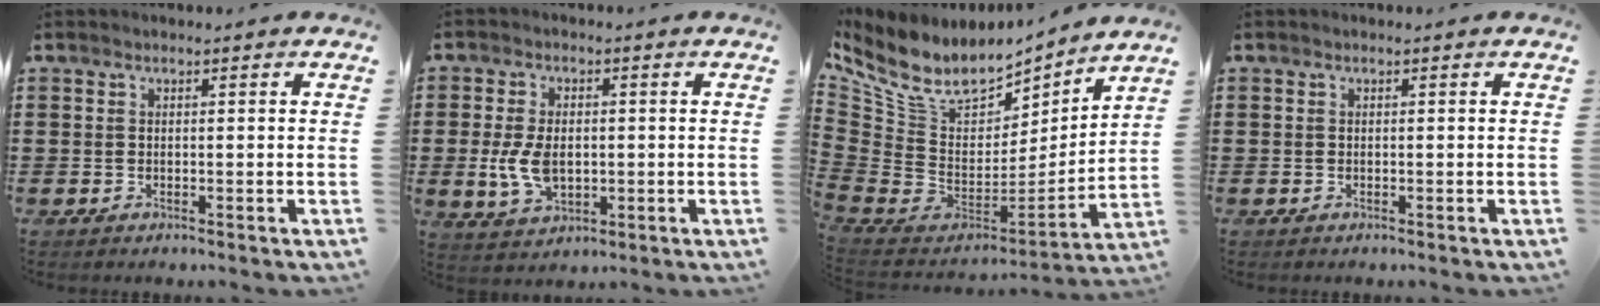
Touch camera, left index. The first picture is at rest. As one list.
[{"total": 6.8, "force": [-0.3, 4.4, 5.3], "torque": [-0.126, 0.002, -0.009]}, {"total": 9.7, "force": [6.5, 5.4, 4.9], "torque": [-0.136, -0.048, 0.119]}, {"total": 0.0}]